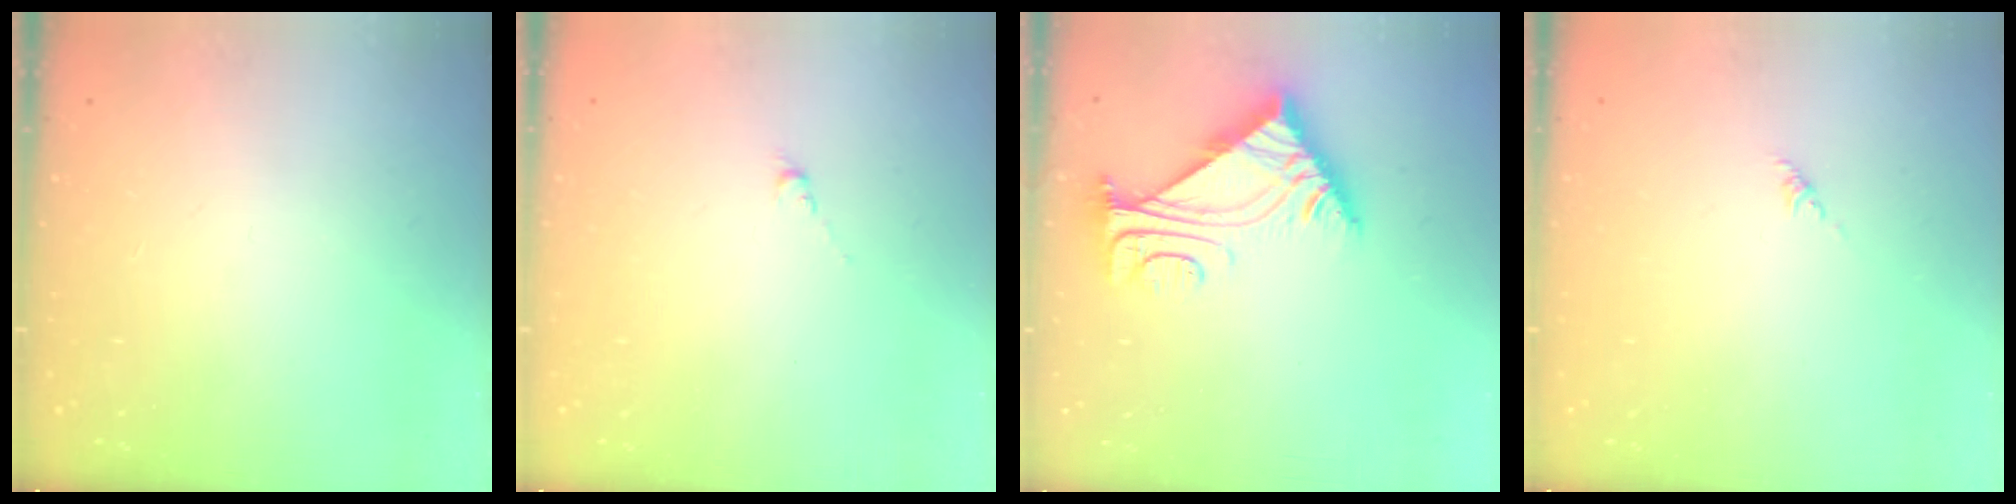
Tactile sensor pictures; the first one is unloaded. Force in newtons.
{"total": 0.5, "press": 0.3, "slide": 0.4}
{"total": 5.9, "press": 5.8, "slide": 0.6}
{"total": 0.6, "press": 0.4, "slide": 0.4}